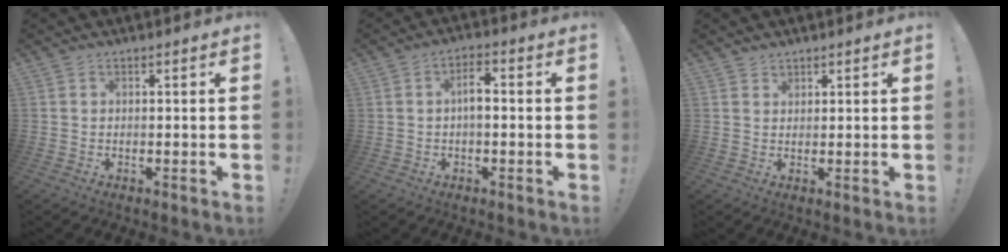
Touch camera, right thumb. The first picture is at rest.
{"total": 4.9, "force": [0.2, 3.0, 3.9], "torque": [-0.053, 0.005, -0.003]}
{"total": 1.8, "force": [1.5, 0.9, 0.0], "torque": [0.005, -0.013, 0.027]}